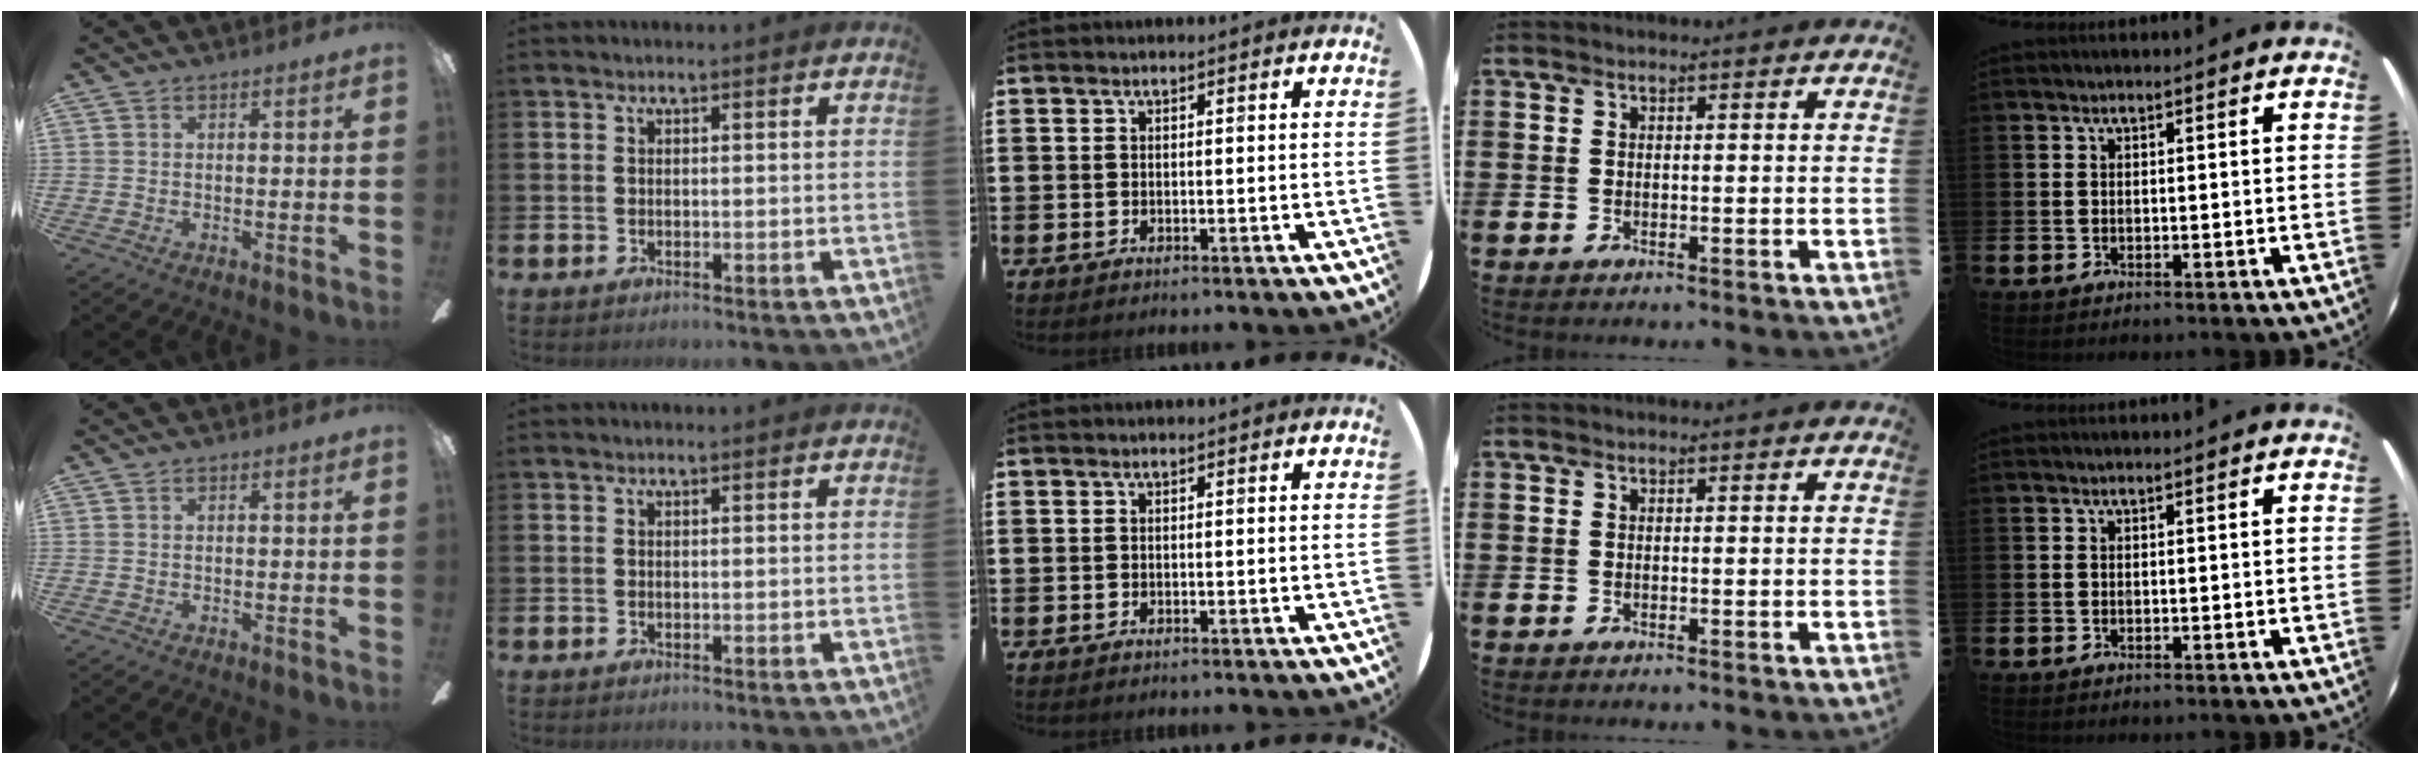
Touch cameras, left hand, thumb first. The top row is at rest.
{}